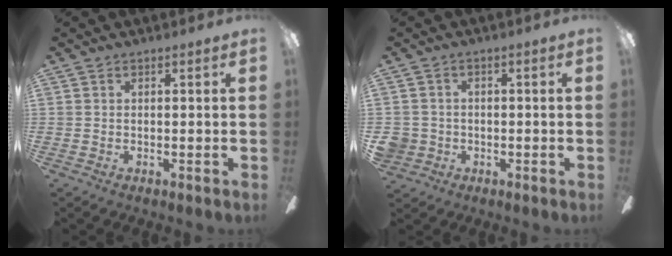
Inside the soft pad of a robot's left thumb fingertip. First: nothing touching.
{"total": 3.7, "force": [-0.8, 3.6, 0.5], "torque": [-0.029, 0.008, -0.016]}